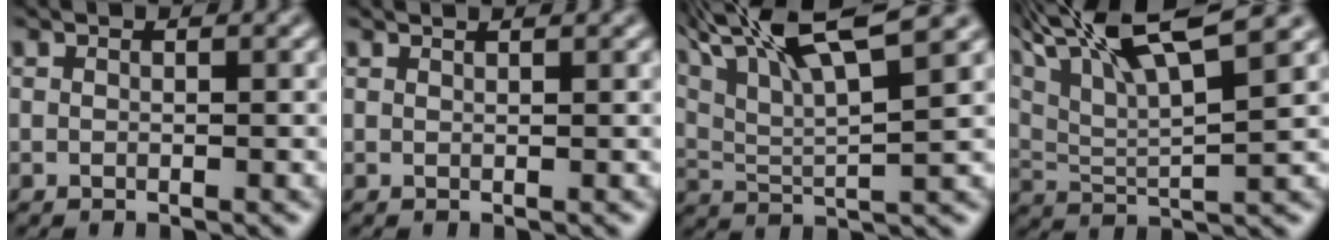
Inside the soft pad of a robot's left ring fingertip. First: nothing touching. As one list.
[{"total": 1.1, "force": [1.0, 0.3, 0.5], "torque": [0.002, 0.001, 0.000]}, {"total": 10.7, "force": [7.0, 2.3, 7.8], "torque": [-0.154, 0.029, 0.118]}, {"total": 11.8, "force": [7.8, 2.7, 8.4], "torque": [-0.165, 0.030, 0.118]}]